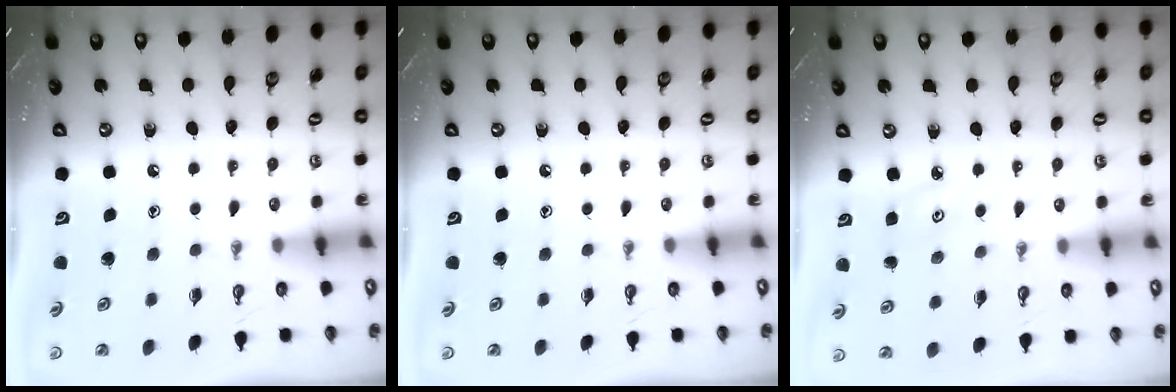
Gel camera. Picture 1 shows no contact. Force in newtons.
{"total": 0.0}
{"total": 3.6, "press": 3.6, "slide": 0.5}